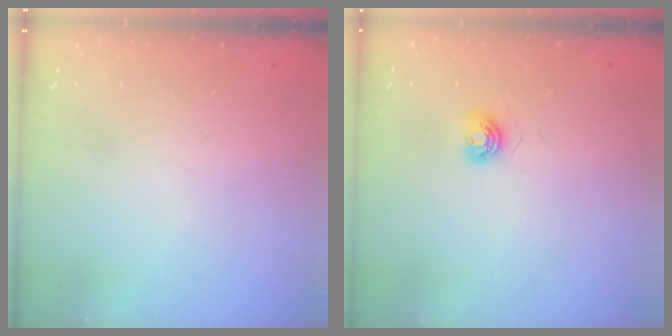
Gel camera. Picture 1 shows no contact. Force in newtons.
{"total": 5.0, "press": 4.9, "slide": 0.6}